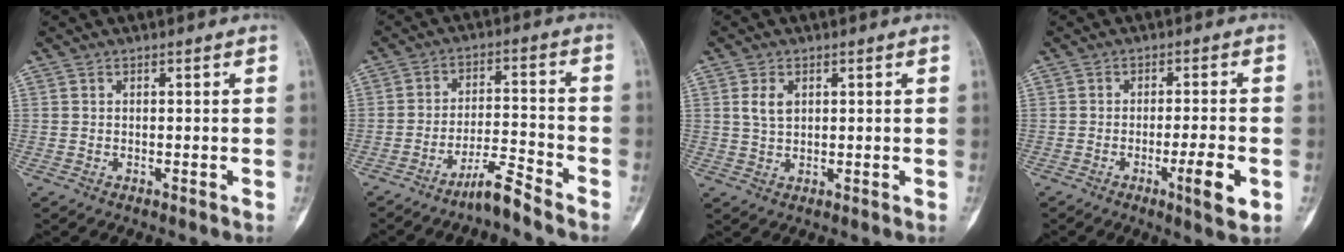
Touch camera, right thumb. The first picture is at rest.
{"total": 5.9, "force": [-5.1, -0.1, 3.1], "torque": [-0.053, 0.043, -0.096]}
{"total": 3.4, "force": [1.1, 2.1, 2.4], "torque": [-0.041, -0.002, 0.023]}
{"total": 6.6, "force": [-2.3, 0.8, 6.1], "torque": [-0.096, 0.002, -0.032]}